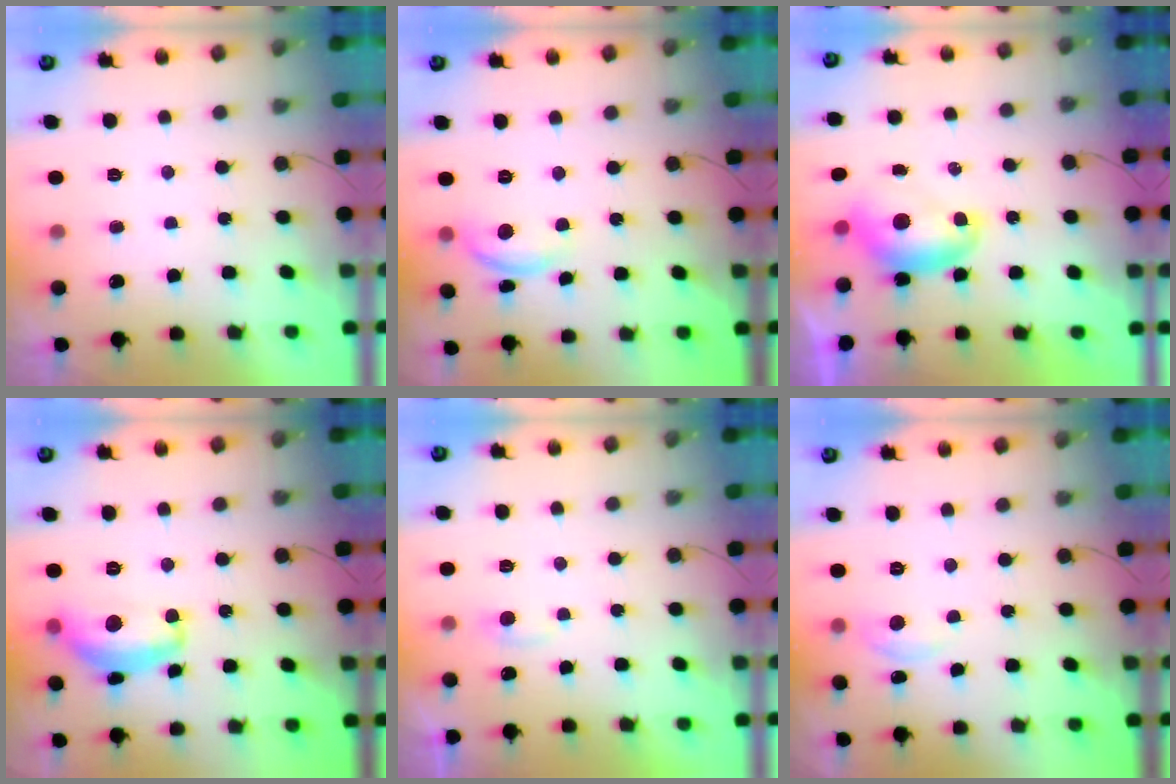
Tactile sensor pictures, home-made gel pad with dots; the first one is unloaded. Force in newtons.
{"total": 8.8, "press": 8.8, "slide": 0.5}
{"total": 7.6, "press": 7.6, "slide": 0.3}
{"total": 14.3, "press": 14.2, "slide": 1.1}
{"total": 2.7, "press": 2.7, "slide": 0.2}
{"total": 3.9, "press": 3.9, "slide": 0.6}